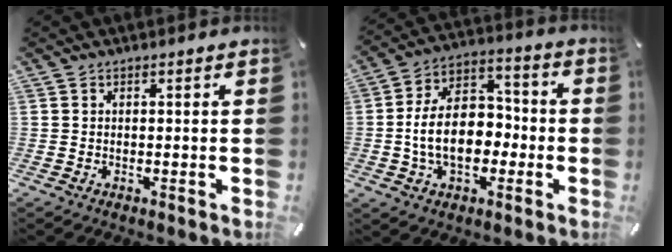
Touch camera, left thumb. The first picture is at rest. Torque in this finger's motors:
{"motor_torque": [2.42, 2.59, 1.49, 0.31, 0.34]}